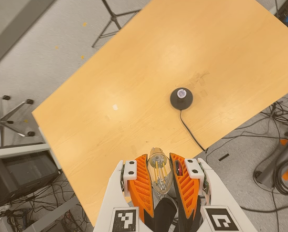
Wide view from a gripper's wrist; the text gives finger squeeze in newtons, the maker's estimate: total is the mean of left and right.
{"total": 20.2, "left": 22.4, "right": 18.0}